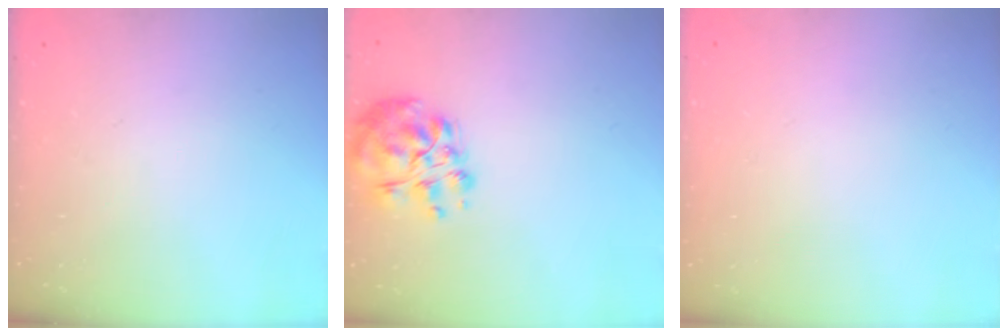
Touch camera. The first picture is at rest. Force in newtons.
{"total": 11.7, "press": 11.4, "slide": 2.2}
{"total": 1.7, "press": 1.7, "slide": 0.2}